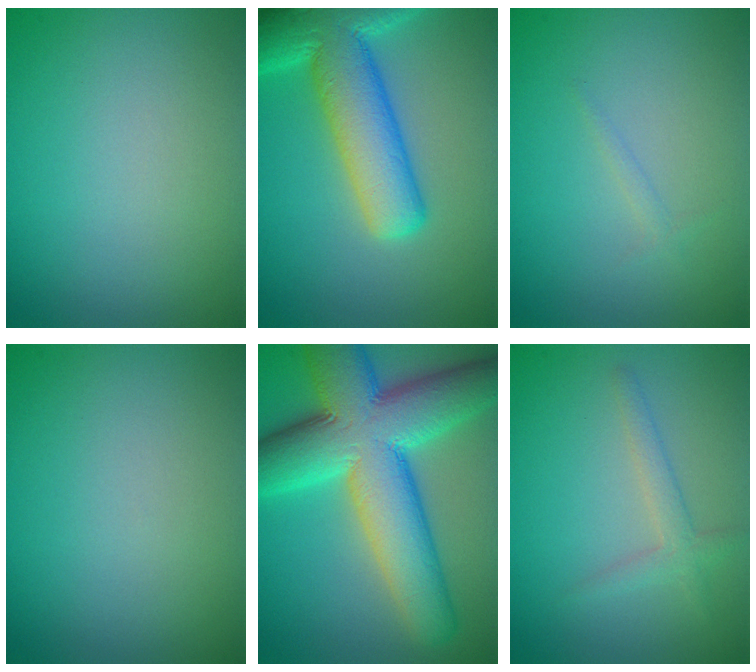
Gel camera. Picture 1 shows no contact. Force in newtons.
{"total": 10.0, "press": 10.0, "slide": 0.6}
{"total": 0.7, "press": 0.7, "slide": 0.1}
{"total": 0.0}
{"total": 13.8, "press": 13.8, "slide": 0.6}
{"total": 1.9, "press": 1.9, "slide": 0.1}